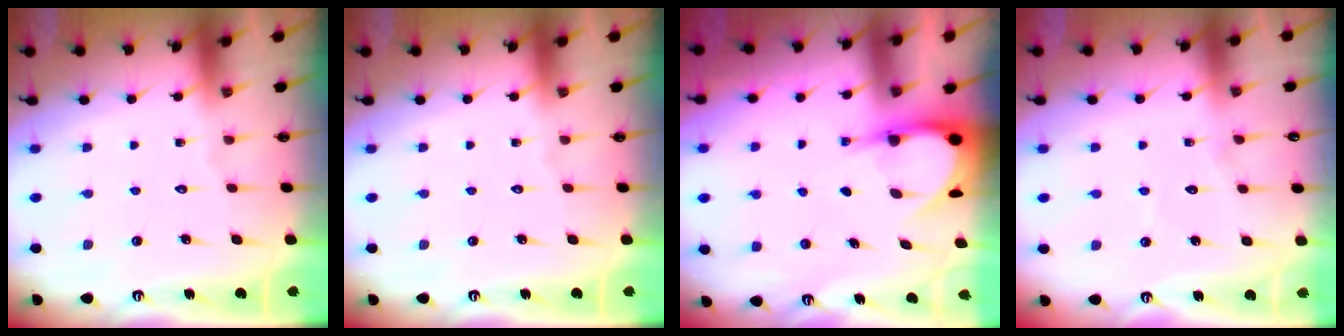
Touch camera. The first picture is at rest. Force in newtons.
{"total": 0.0}
{"total": 5.0, "press": 5.0, "slide": 0.4}
{"total": 4.7, "press": 4.7, "slide": 0.4}